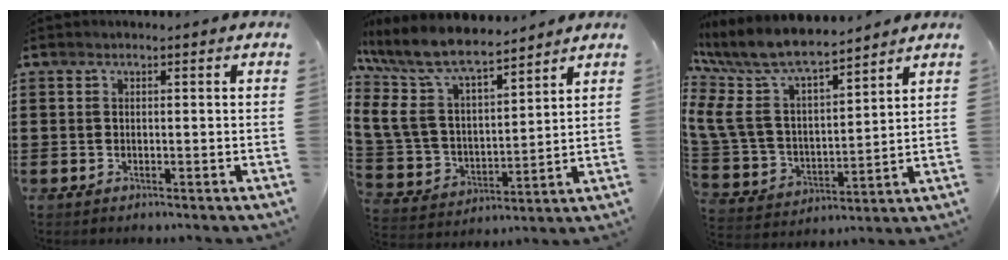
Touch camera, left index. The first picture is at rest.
{"total": 11.6, "force": [8.5, 4.5, 6.6], "torque": [-0.175, -0.046, 0.151]}
{"total": 10.9, "force": [7.7, 4.3, 6.4], "torque": [-0.174, -0.051, 0.135]}